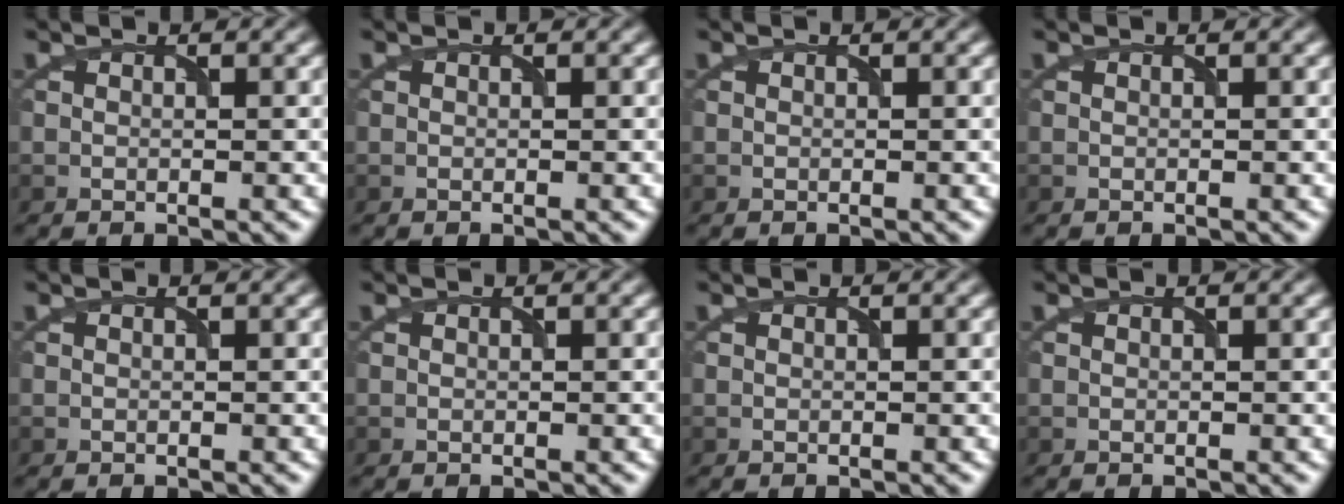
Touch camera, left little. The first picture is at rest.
{"total": 0.0}
{"total": 0.0}
{"total": 0.0}
{"total": 0.0}
{"total": 0.0}
{"total": 0.0}
{"total": 0.0}